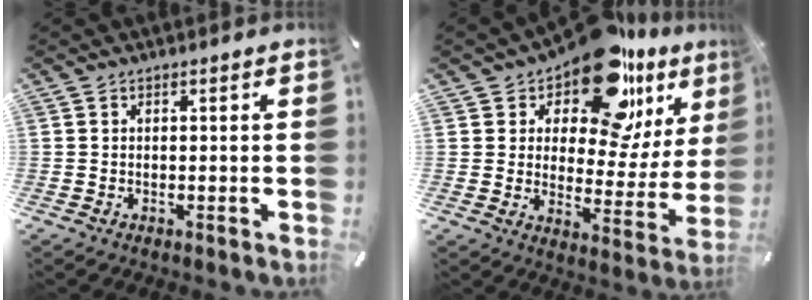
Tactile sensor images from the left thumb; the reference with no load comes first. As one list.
[{"total": 17.4, "force": [12.9, 7.8, 8.6], "torque": [-0.135, -0.100, 0.223]}]